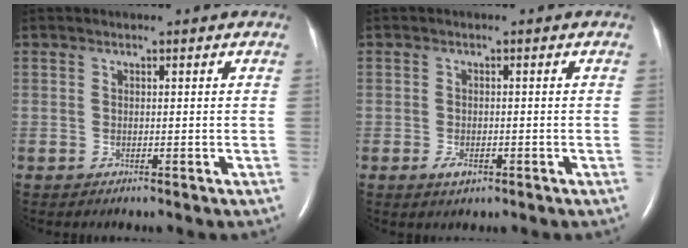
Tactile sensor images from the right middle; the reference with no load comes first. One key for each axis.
{"total": 2.0, "fx": -1.0, "fy": 1.0, "fz": 1.4, "tx": -0.028, "ty": 0.000, "tz": -0.014}